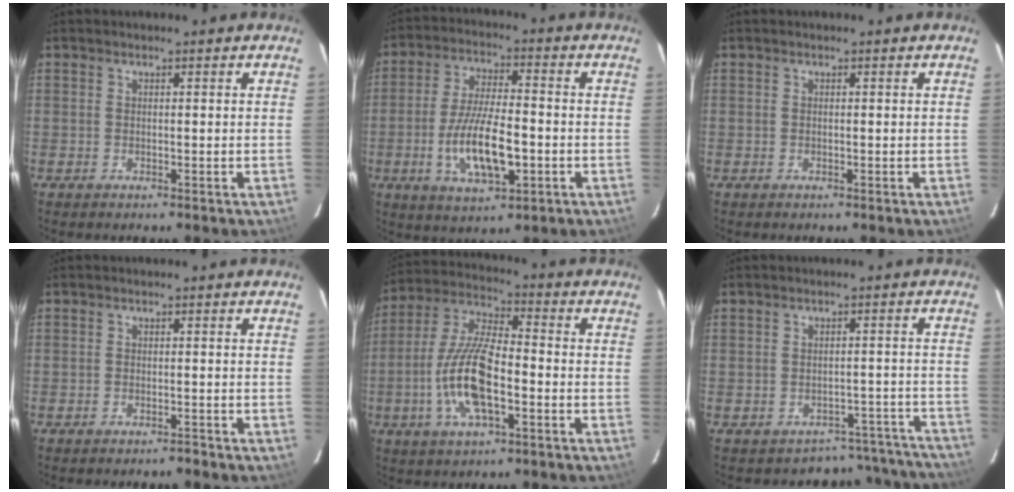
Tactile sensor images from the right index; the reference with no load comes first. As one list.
[{"total": 12.5, "force": [-3.4, 4.2, 11.2], "torque": [-0.224, -0.009, -0.057]}, {"total": 0.0}, {"total": 1.1, "force": [-1.1, 0.2, 0.1], "torque": [-0.006, 0.003, -0.015]}, {"total": 13.9, "force": [-4.1, 4.8, 12.3], "torque": [-0.261, -0.002, -0.081]}, {"total": 11.3, "force": [-10.1, 5.0, -0.4], "torque": [0.032, 0.061, -0.103]}]